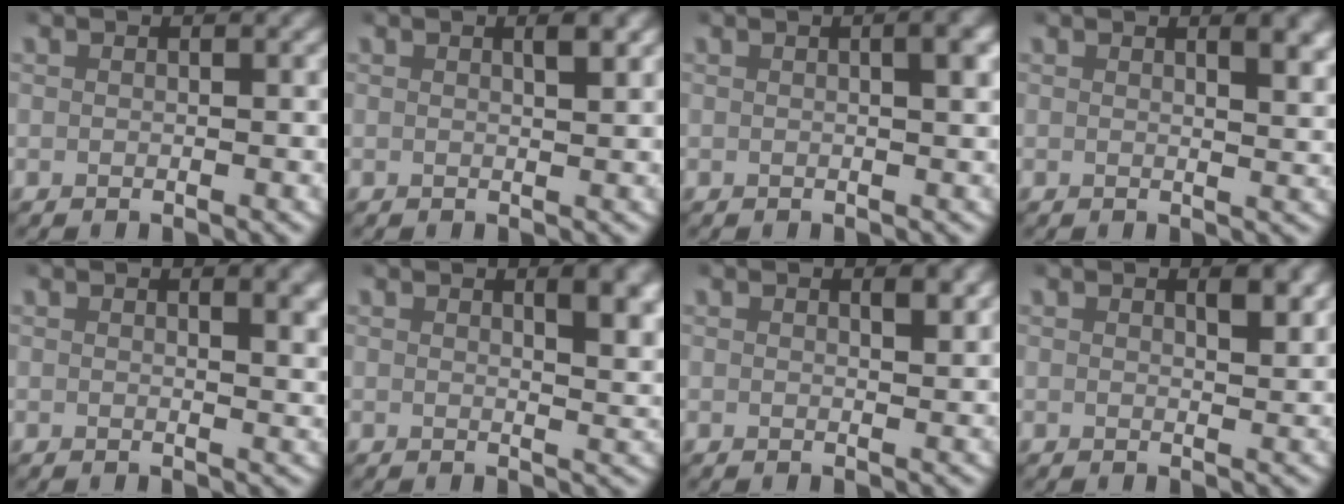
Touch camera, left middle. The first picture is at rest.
{"total": 1.3, "force": [0.7, 0.1, 1.1], "torque": [-0.017, -0.001, 0.012]}
{"total": 1.9, "force": [0.5, 0.2, 1.8], "torque": [-0.025, 0.005, 0.006]}
{"total": 2.2, "force": [1.4, 0.2, 1.8], "torque": [-0.019, -0.006, 0.023]}
{"total": 1.7, "force": [1.1, 0.1, 1.3], "torque": [-0.014, -0.004, 0.016]}
{"total": 3.5, "force": [1.7, 0.7, 2.9], "torque": [-0.033, -0.006, 0.029]}
{"total": 1.0, "force": [0.7, 0.1, 0.7], "torque": [-0.007, -0.001, 0.012]}
{"total": 1.6, "force": [1.0, 0.2, 1.2], "torque": [-0.012, -0.003, 0.017]}